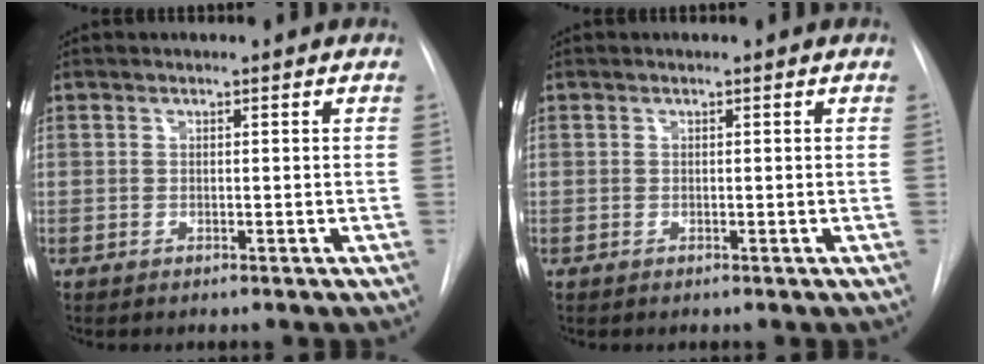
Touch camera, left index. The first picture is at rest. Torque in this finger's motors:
{"motor_torque": [-0.03, 0.03, 0.01, 0.00]}